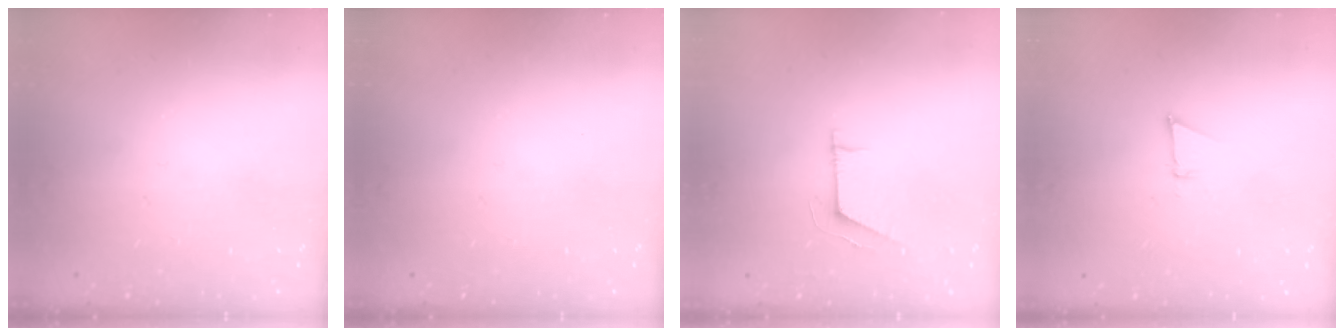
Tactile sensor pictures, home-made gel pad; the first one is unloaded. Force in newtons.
{"total": 0.0}
{"total": 5.1, "press": 5.0, "slide": 0.7}
{"total": 2.7, "press": 2.6, "slide": 0.8}